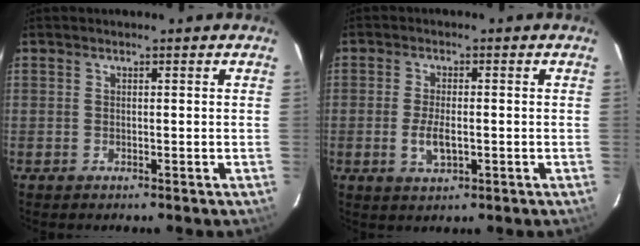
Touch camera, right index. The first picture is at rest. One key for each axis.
{"total": 4.6, "fx": -1.1, "fy": 1.9, "fz": 4.1, "tx": -0.084, "ty": -0.005, "tz": -0.020}